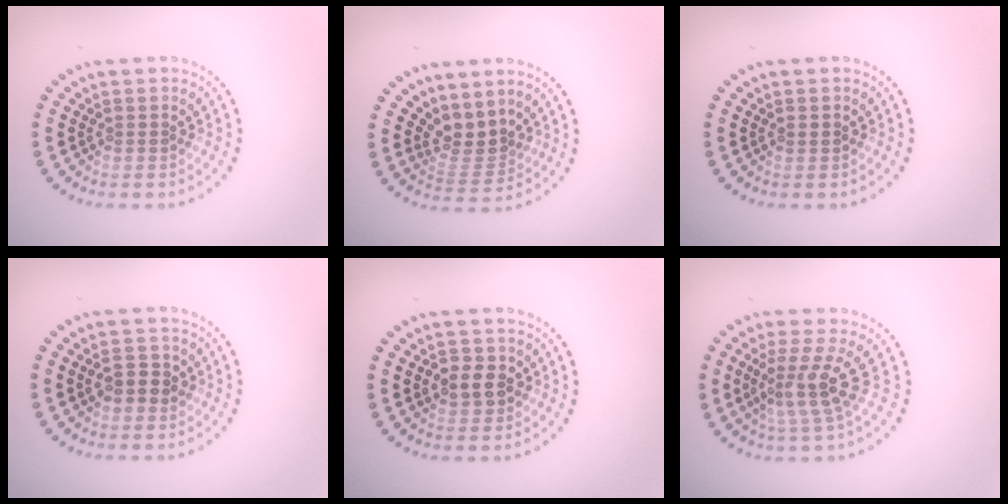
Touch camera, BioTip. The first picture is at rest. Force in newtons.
{"total": 3.0, "press": 2.2, "slide": 2.0}
{"total": 0.7, "press": 0.7, "slide": 0.0}
{"total": 2.3, "press": 2.3, "slide": 0.2}
{"total": 2.5, "press": 2.5, "slide": 0.4}
{"total": 3.9, "press": 2.9, "slide": 2.6}